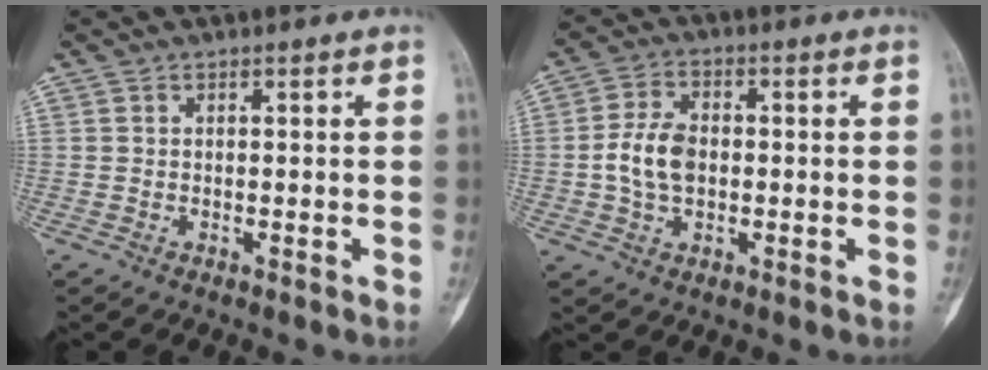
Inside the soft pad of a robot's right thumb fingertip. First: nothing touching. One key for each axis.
{"total": 7.6, "fx": -0.5, "fy": 5.0, "fz": 5.7, "tx": -0.108, "ty": 0.012, "tz": -0.012}